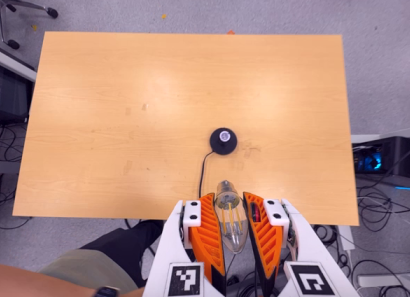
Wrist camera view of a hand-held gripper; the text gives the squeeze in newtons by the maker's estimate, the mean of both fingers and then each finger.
{"total": 21.8, "left": 22.9, "right": 20.6}